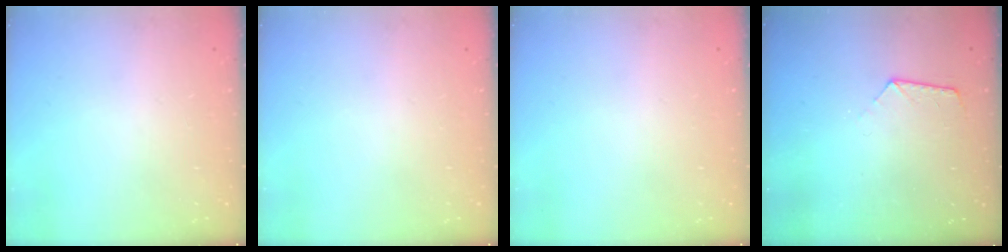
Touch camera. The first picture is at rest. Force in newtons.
{"total": 0.0}
{"total": 0.0}
{"total": 7.3, "press": 7.3, "slide": 0.7}